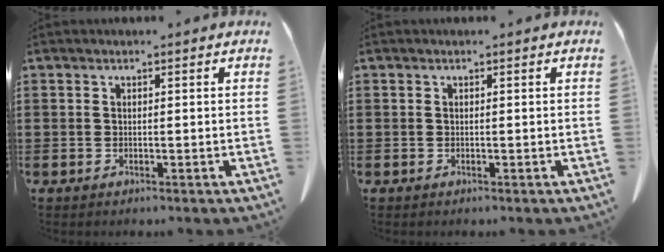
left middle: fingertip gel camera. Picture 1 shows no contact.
{"total": 0.0}